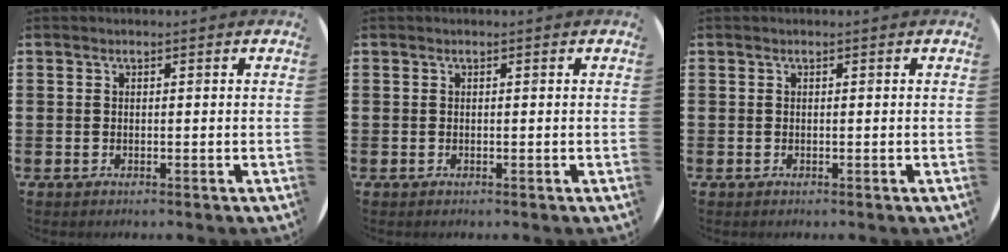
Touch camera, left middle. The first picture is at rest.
{"total": 0.0}
{"total": 0.0}